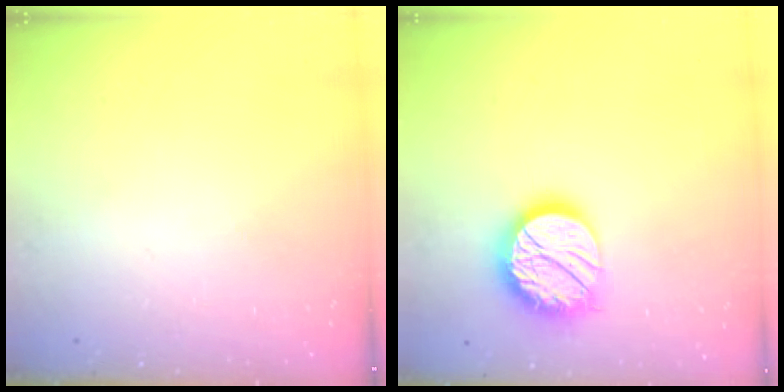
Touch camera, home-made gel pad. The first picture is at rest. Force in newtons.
{"total": 17.1, "press": 17.0, "slide": 1.2}